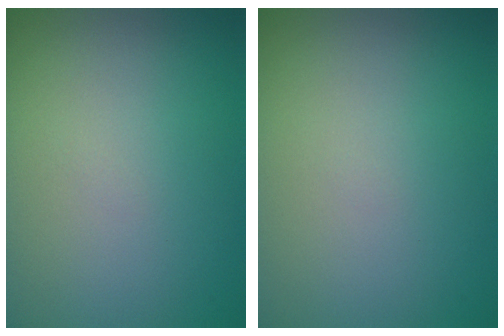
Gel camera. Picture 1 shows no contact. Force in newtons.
{"total": 0.0}